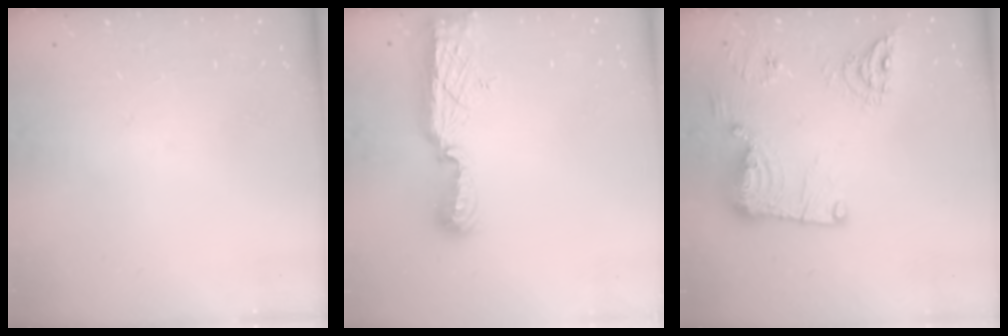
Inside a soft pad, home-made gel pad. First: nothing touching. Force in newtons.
{"total": 11.5, "press": 10.3, "slide": 5.0}
{"total": 19.0, "press": 18.6, "slide": 4.0}